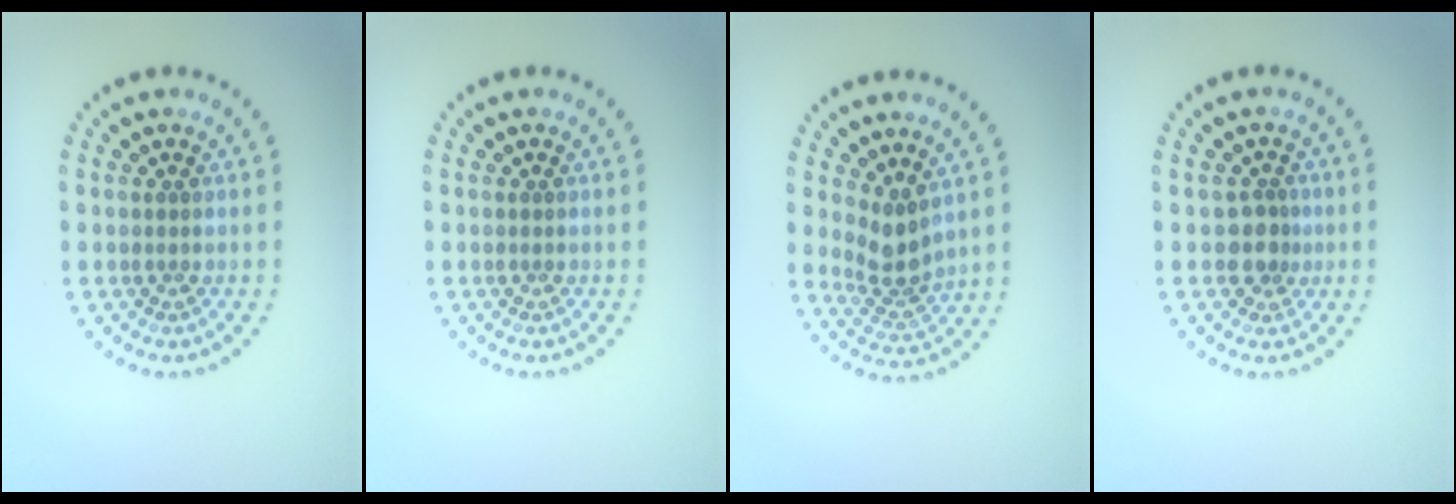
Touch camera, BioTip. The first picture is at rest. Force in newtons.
{"total": 0.0}
{"total": 2.9, "press": 2.2, "slide": 1.8}
{"total": 2.0, "press": 1.7, "slide": 1.1}